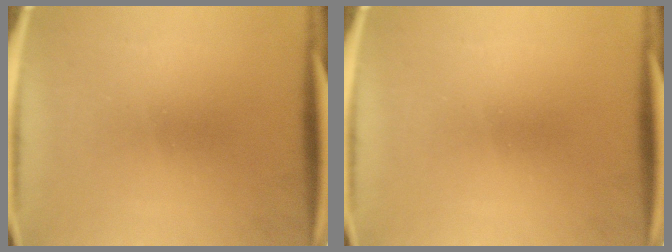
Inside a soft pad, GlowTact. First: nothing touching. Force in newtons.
{"total": 0.0}